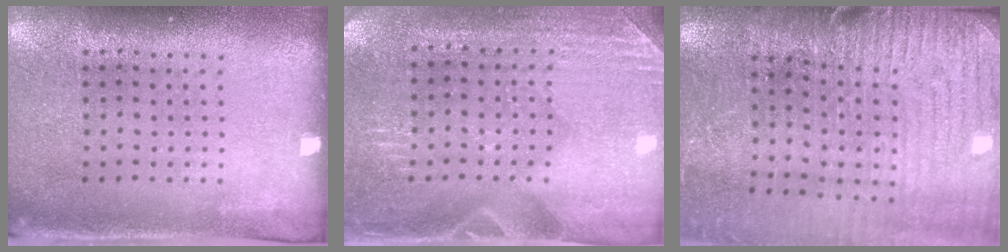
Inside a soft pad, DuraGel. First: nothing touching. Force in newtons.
{"total": 3.0, "press": 2.9, "slide": 0.6}
{"total": 2.9, "press": 2.9, "slide": 0.6}